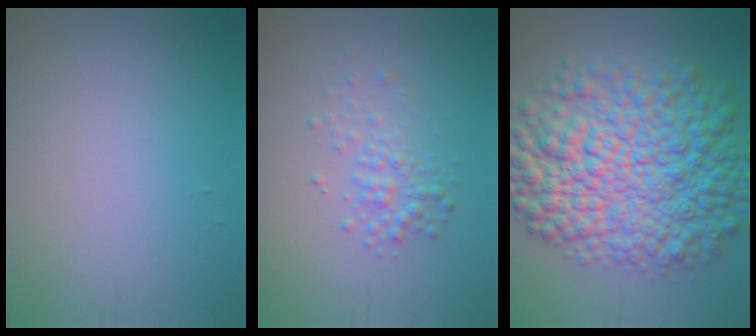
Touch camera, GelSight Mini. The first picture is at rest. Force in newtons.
{"total": 2.3, "press": 2.3, "slide": 0.1}
{"total": 12.9, "press": 12.9, "slide": 0.0}